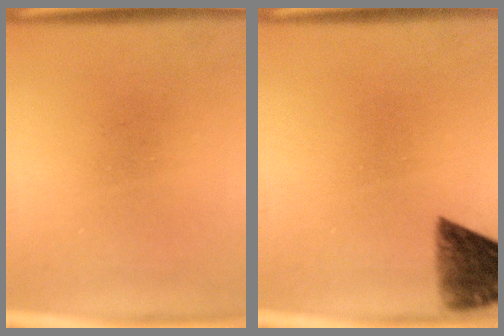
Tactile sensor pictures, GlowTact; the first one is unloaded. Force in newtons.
{"total": 8.2}